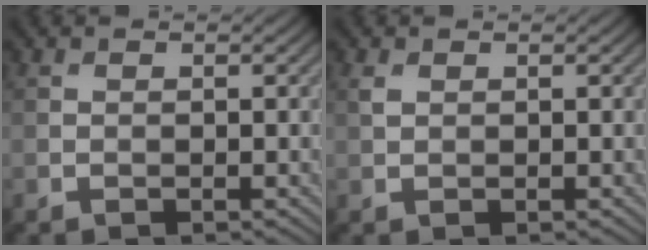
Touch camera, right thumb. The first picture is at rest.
{"total": 0.9, "force": [0.4, 0.5, 0.5], "torque": [-0.016, 0.000, 0.010]}